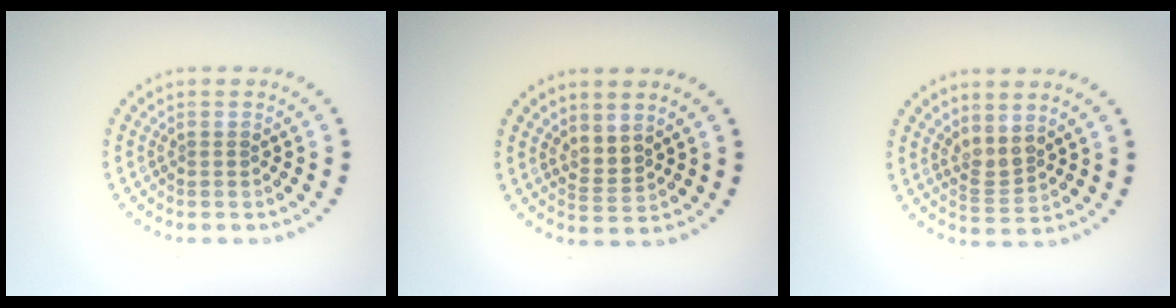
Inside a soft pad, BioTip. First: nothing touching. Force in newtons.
{"total": 1.8, "press": 1.3, "slide": 1.3}
{"total": 2.0, "press": 1.6, "slide": 1.3}